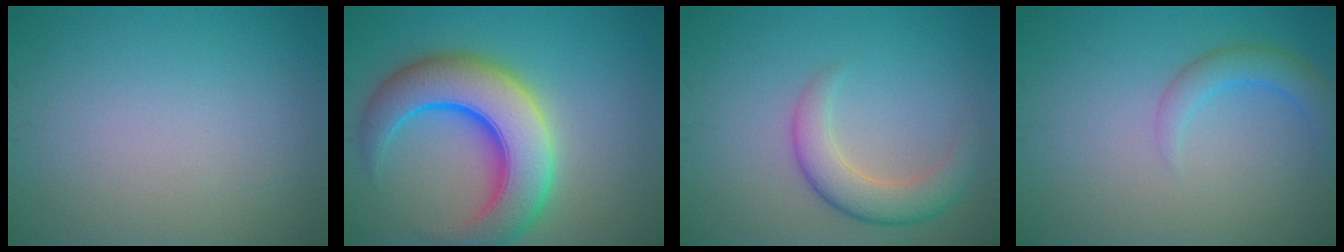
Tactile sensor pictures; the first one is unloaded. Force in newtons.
{"total": 10.3, "press": 10.3, "slide": 0.4}
{"total": 4.1, "press": 4.1, "slide": 0.2}
{"total": 2.4, "press": 2.4, "slide": 0.3}